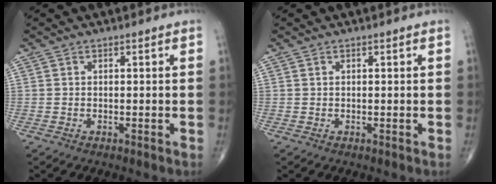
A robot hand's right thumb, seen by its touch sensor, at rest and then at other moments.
{"total": 0.0}